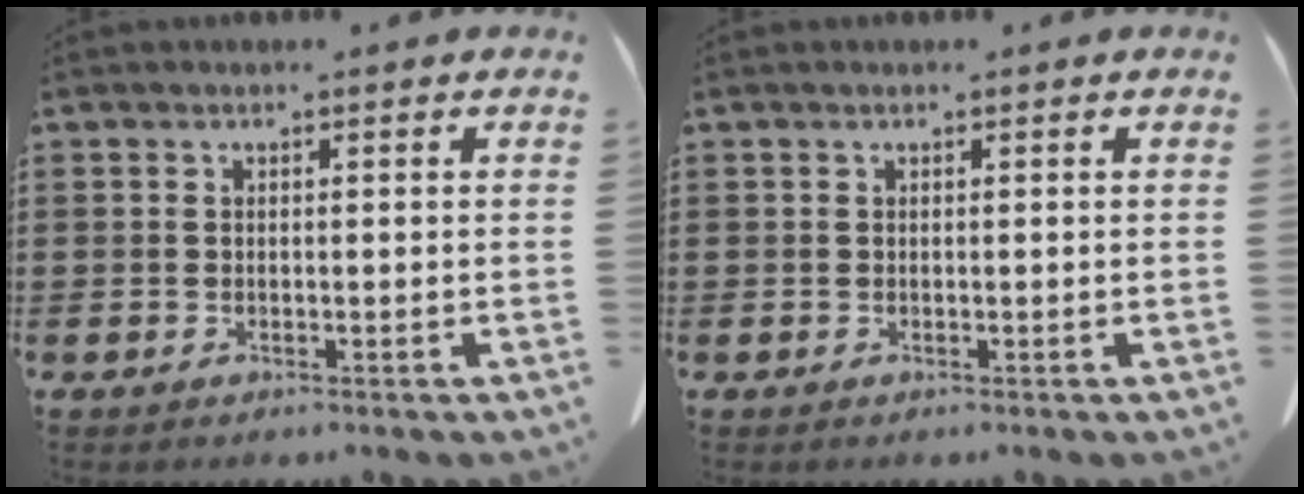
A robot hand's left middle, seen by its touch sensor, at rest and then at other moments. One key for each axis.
{"total": 0.0}